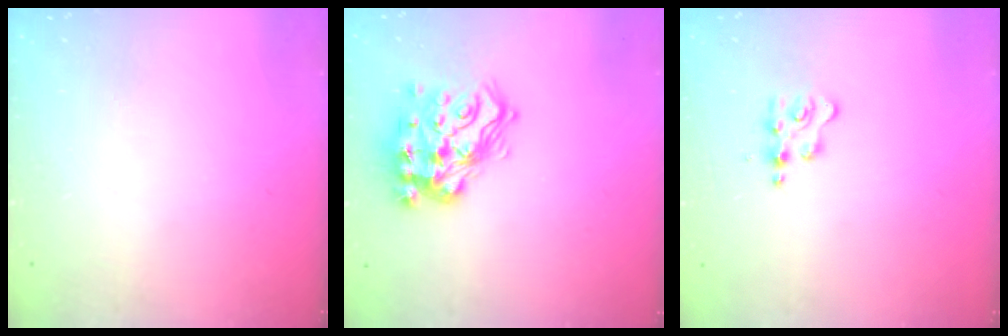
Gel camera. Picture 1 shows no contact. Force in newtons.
{"total": 16.8, "press": 16.8, "slide": 1.0}
{"total": 3.3, "press": 3.3, "slide": 0.4}